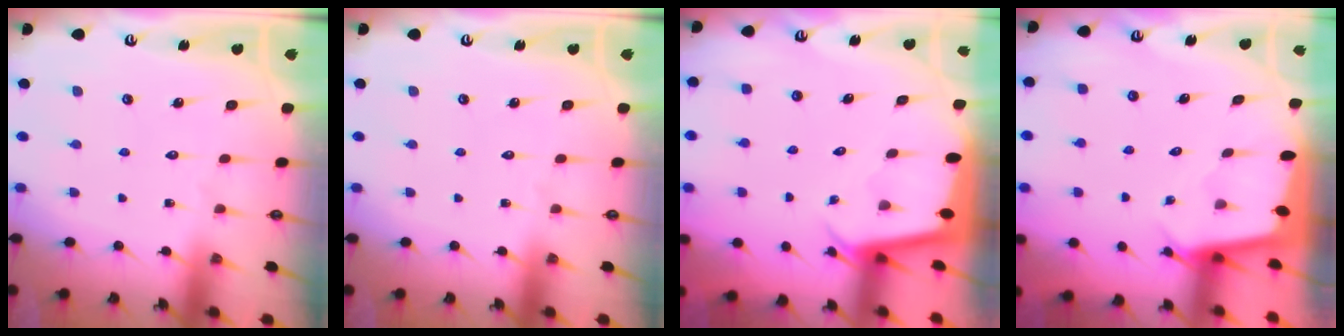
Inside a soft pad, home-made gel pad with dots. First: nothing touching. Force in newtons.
{"total": 0.0}
{"total": 2.2, "press": 2.2, "slide": 0.1}
{"total": 2.5, "press": 2.5, "slide": 0.1}